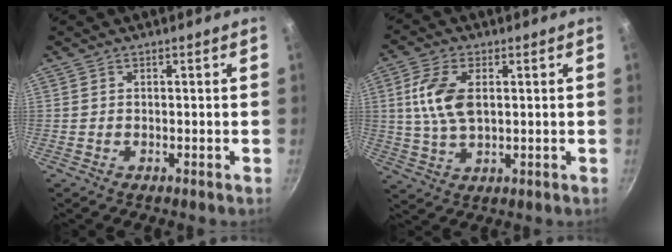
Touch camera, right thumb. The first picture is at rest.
{"total": 9.3, "force": [1.8, 5.0, 7.6], "torque": [-0.147, 0.001, 0.034]}